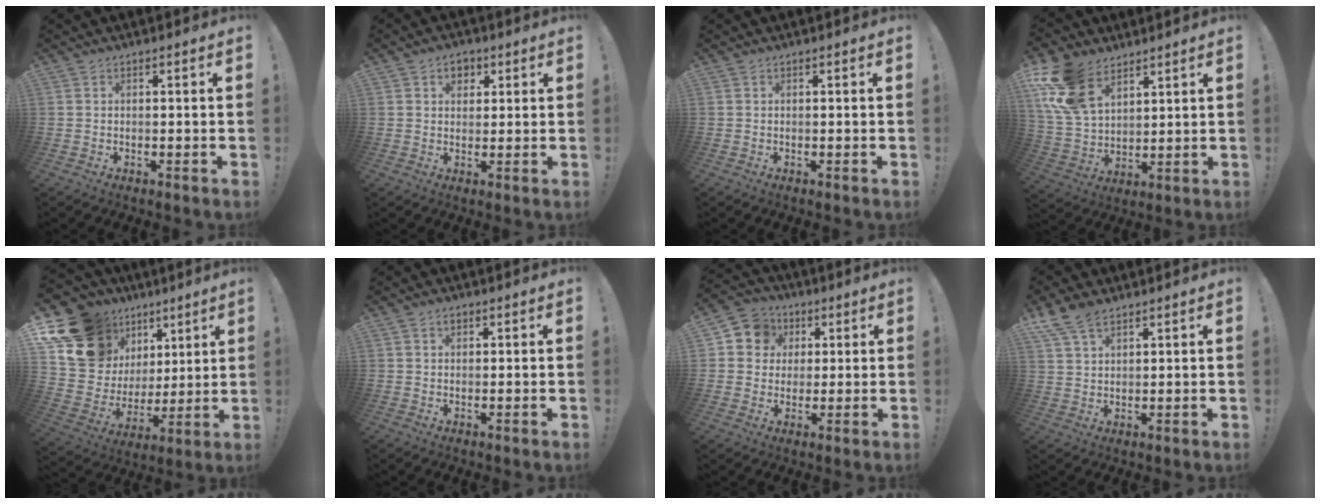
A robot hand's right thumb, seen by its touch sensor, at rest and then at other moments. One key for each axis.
{"total": 4.8, "fx": 1.9, "fy": 3.8, "fz": 2.1, "tx": -0.026, "ty": 0.001, "tz": 0.034}
{"total": 0.0}
{"total": 16.7, "fx": 9.6, "fy": 10.3, "fz": 9.0, "tx": -0.182, "ty": -0.046, "tz": 0.184}
{"total": 19.5, "fx": 11.6, "fy": 13.8, "fz": 7.5, "tx": -0.131, "ty": -0.075, "tz": 0.250}
{"total": 1.4, "fx": 0.8, "fy": 0.9, "fz": 0.7, "tx": -0.015, "ty": 0.003, "tz": 0.015}
{"total": 8.7, "fx": 2.1, "fy": 8.1, "fz": 2.4, "tx": -0.037, "ty": 0.000, "tz": 0.044}
{"total": 7.3, "fx": 5.4, "fy": 3.4, "fz": 3.6, "tx": -0.068, "ty": -0.021, "tz": 0.106}